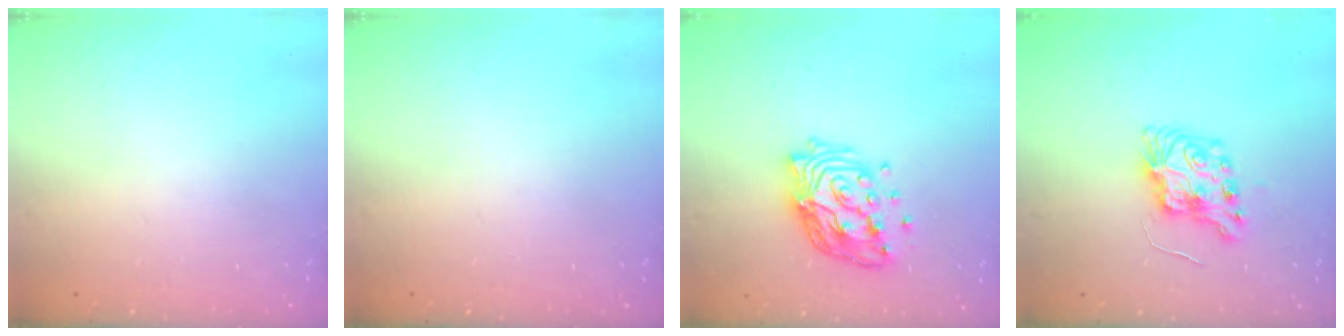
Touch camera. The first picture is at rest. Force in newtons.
{"total": 0.0}
{"total": 15.6, "press": 15.6, "slide": 1.3}
{"total": 9.8, "press": 9.8, "slide": 0.9}